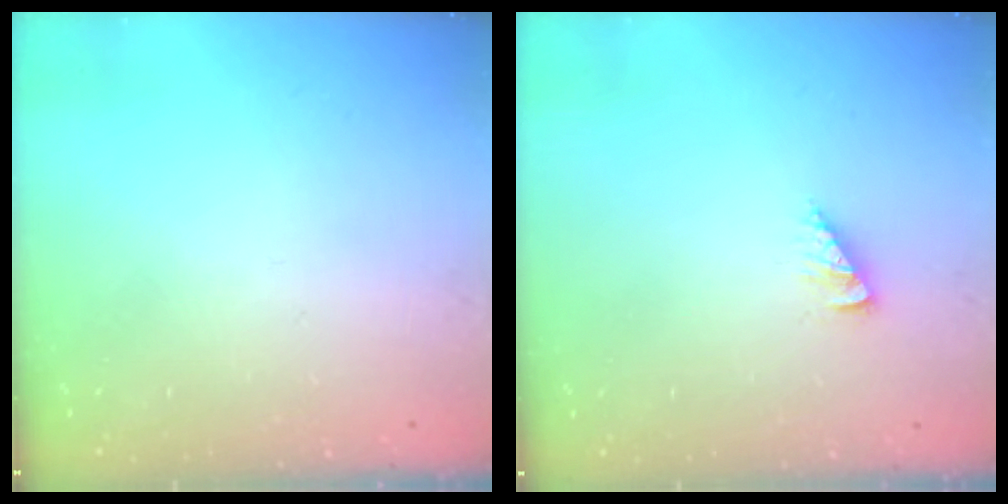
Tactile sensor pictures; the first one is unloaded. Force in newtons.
{"total": 2.5, "press": 2.5, "slide": 0.1}